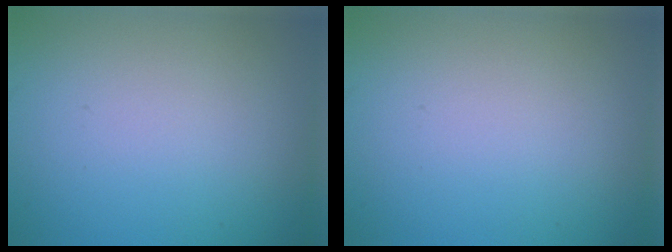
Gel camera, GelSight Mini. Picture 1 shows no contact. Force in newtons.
{"total": 0.0}